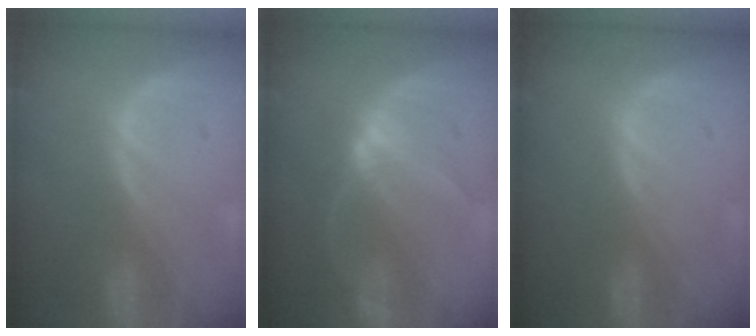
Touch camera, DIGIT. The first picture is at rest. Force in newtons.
{"total": 6.2, "press": 5.6, "slide": 2.6}
{"total": 0.5, "press": 0.0, "slide": 0.5}